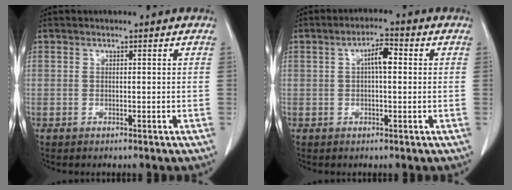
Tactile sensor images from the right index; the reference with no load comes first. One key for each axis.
{"total": 3.8, "fx": 0.6, "fy": 1.1, "fz": 3.6, "tx": -0.065, "ty": 0.011, "tz": 0.007}